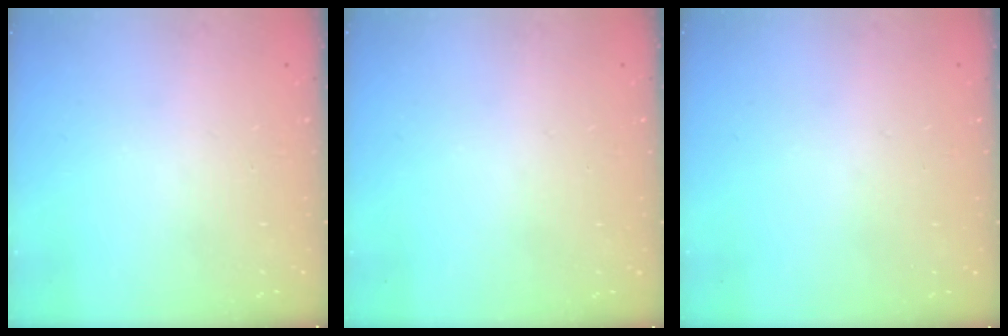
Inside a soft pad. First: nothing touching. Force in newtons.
{"total": 0.0}
{"total": 0.0}